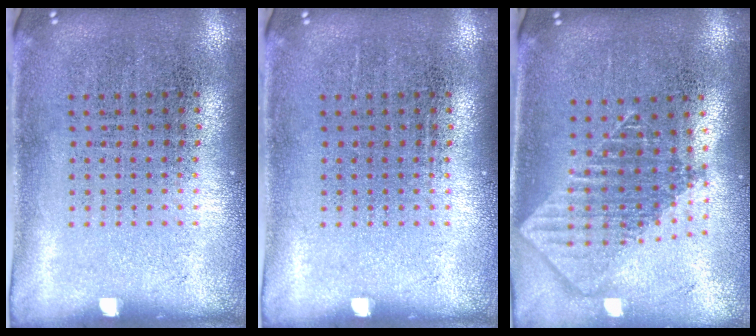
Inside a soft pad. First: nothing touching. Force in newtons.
{"total": 0.0}
{"total": 1.9, "press": 1.5, "slide": 1.1}